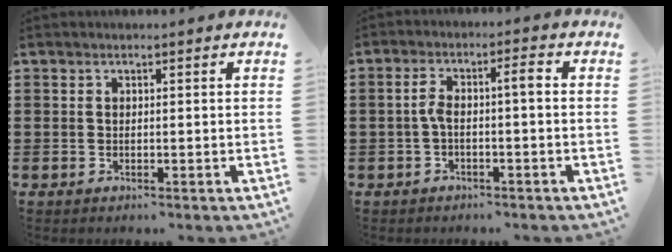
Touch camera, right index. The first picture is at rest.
{"total": 3.8, "force": [-0.5, 0.8, 3.7], "torque": [-0.076, 0.005, -0.017]}